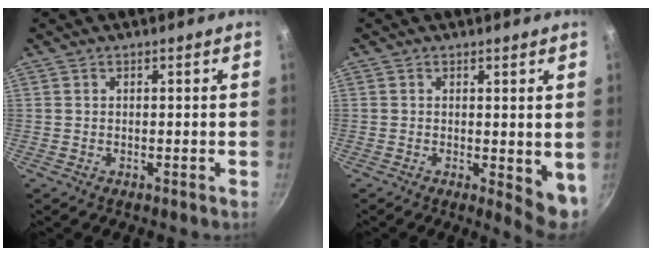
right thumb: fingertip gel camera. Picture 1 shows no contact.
{"total": 5.5, "force": [0.1, 2.4, 5.0], "torque": [-0.060, -0.010, 0.006]}